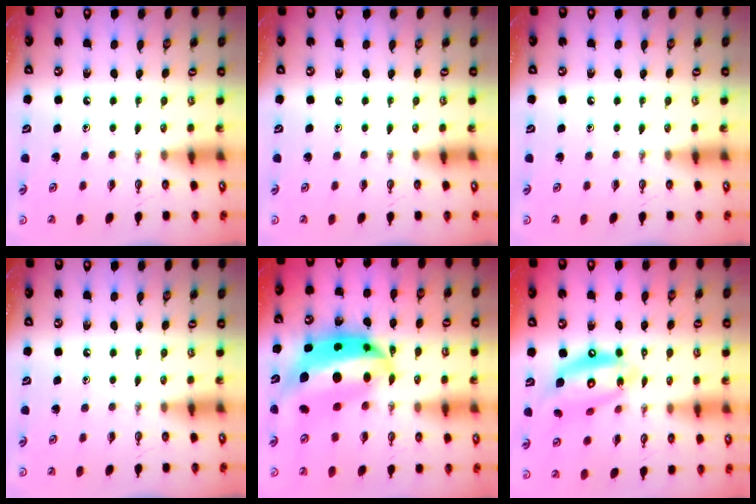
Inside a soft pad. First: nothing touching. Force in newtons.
{"total": 0.0}
{"total": 0.0}
{"total": 0.0}
{"total": 17.0, "press": 16.9, "slide": 1.6}
{"total": 13.6, "press": 13.6, "slide": 0.7}